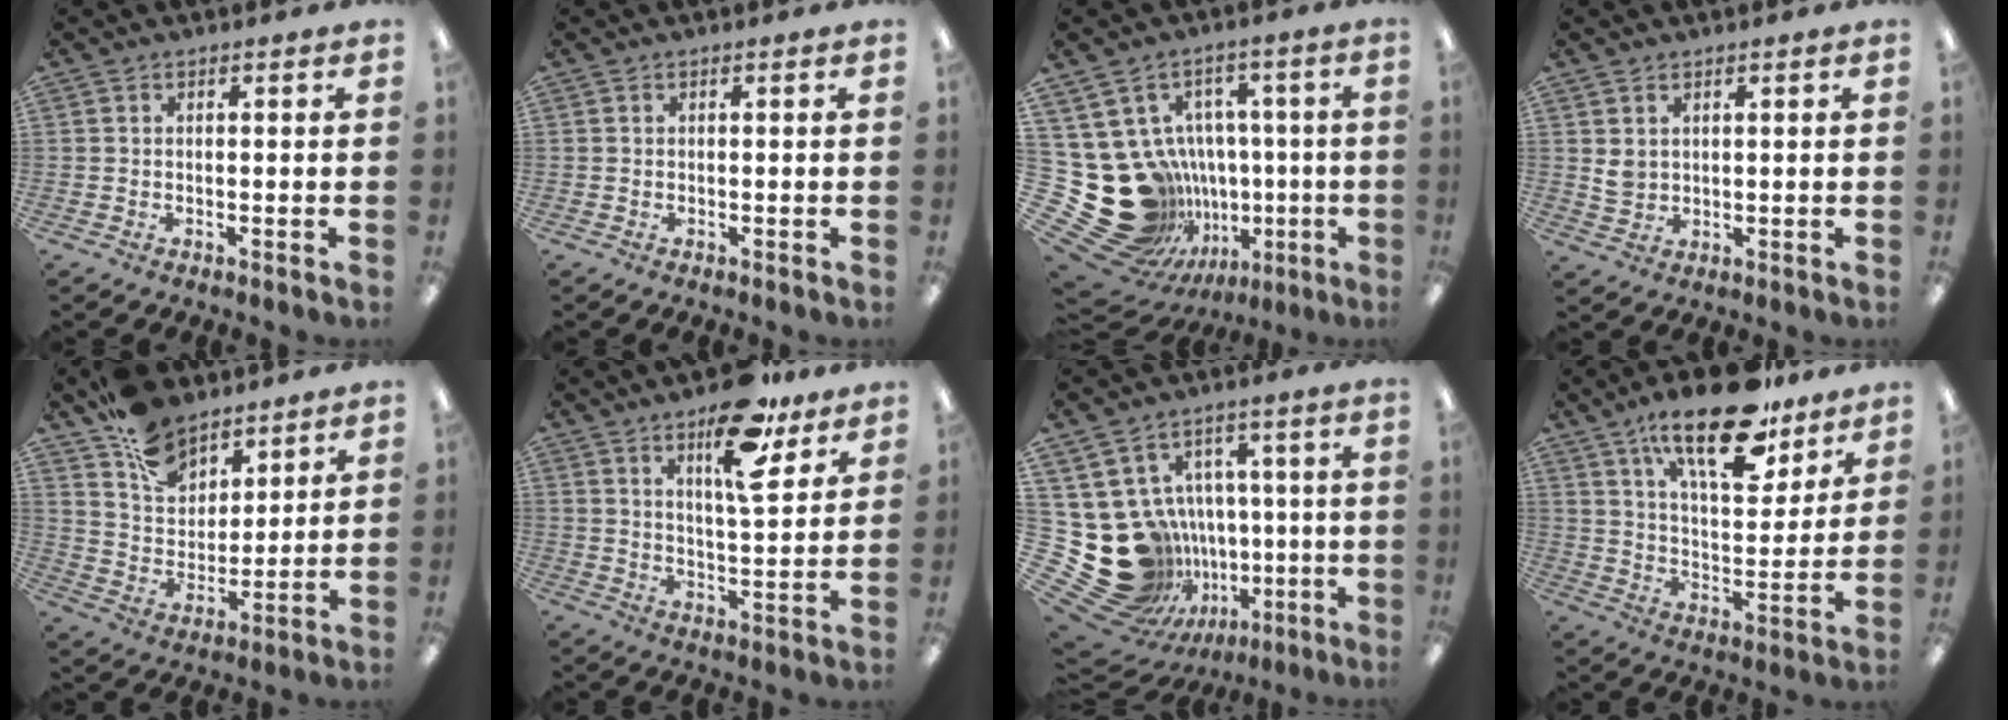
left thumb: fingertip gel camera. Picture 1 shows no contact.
{"total": 0.0}
{"total": 25.2, "force": [-3.2, 21.8, 12.2], "torque": [-0.247, -0.021, 0.024]}
{"total": 3.1, "force": [1.4, 2.5, 1.1], "torque": [-0.016, -0.002, 0.027]}
{"total": 12.8, "force": [9.3, 7.5, 4.5], "torque": [-0.085, -0.051, 0.180]}
{"total": 14.9, "force": [9.5, 5.5, 10.0], "torque": [-0.145, -0.046, 0.158]}
{"total": 21.9, "force": [-2.6, 19.6, 9.5], "torque": [-0.195, -0.017, 0.023]}
{"total": 20.6, "force": [14.2, 8.2, 12.6], "torque": [-0.197, -0.078, 0.235]}